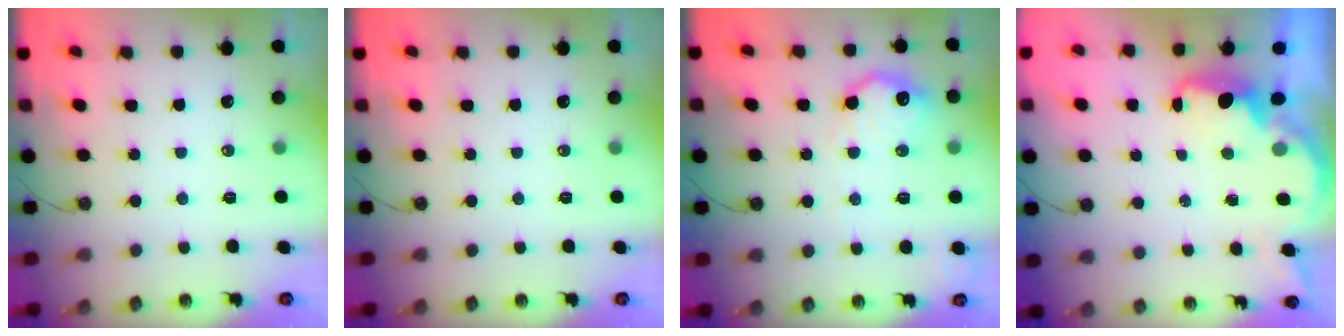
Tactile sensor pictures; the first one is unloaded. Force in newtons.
{"total": 0.0}
{"total": 13.3, "press": 13.3, "slide": 0.6}
{"total": 2.4, "press": 2.3, "slide": 0.7}